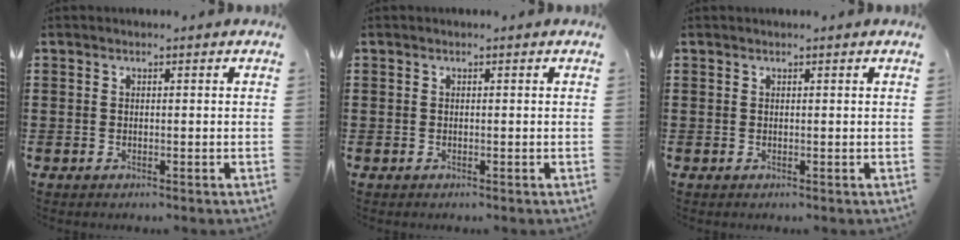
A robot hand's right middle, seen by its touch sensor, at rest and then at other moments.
{"total": 0.0}
{"total": 0.0}